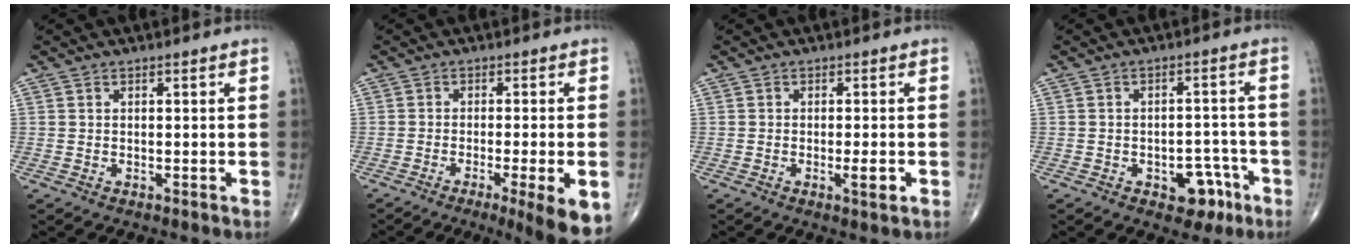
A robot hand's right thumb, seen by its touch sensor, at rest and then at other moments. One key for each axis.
{"total": 10.9, "fx": -5.3, "fy": 1.4, "fz": 9.4, "tx": -0.108, "ty": -0.006, "tz": -0.075}
{"total": 2.7, "fx": -0.9, "fy": 0.4, "fz": 2.5, "tx": -0.042, "ty": -0.003, "tz": -0.016}
{"total": 7.0, "fx": -3.5, "fy": 4.3, "fz": 4.3, "tx": -0.024, "ty": 0.033, "tz": -0.042}